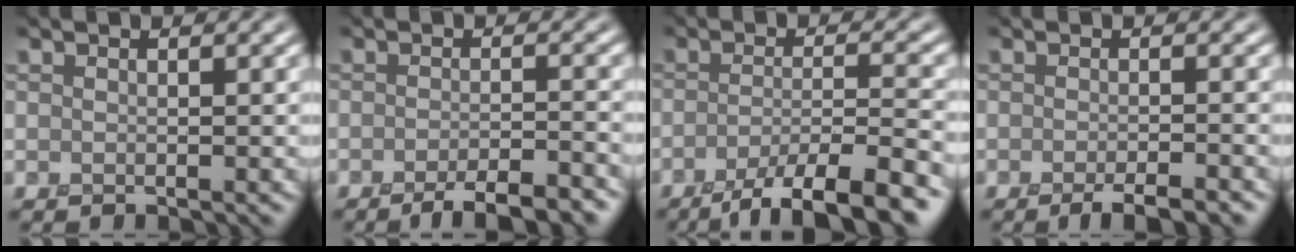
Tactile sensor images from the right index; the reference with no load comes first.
{"total": 5.1, "force": [-3.7, 1.2, 3.4], "torque": [-0.043, 0.001, -0.056]}
{"total": 8.4, "force": [-5.2, 1.9, 6.3], "torque": [-0.089, -0.003, -0.087]}
{"total": 3.5, "force": [-2.4, 0.6, 2.5], "torque": [-0.031, 0.000, -0.039]}